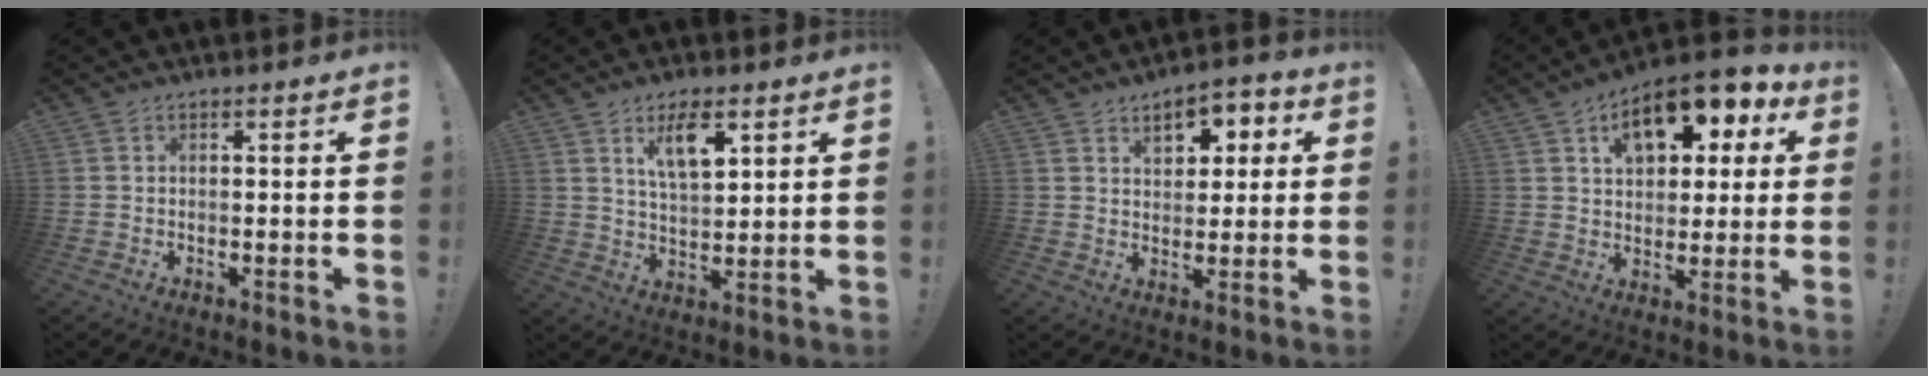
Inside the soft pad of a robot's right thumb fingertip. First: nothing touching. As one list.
[{"total": 9.4, "force": [5.0, 3.8, 7.0], "torque": [-0.106, -0.021, 0.085]}, {"total": 8.3, "force": [3.4, 5.7, 5.1], "torque": [-0.056, -0.013, 0.057]}, {"total": 14.2, "force": [6.5, 8.6, 9.2], "torque": [-0.122, -0.030, 0.114]}]